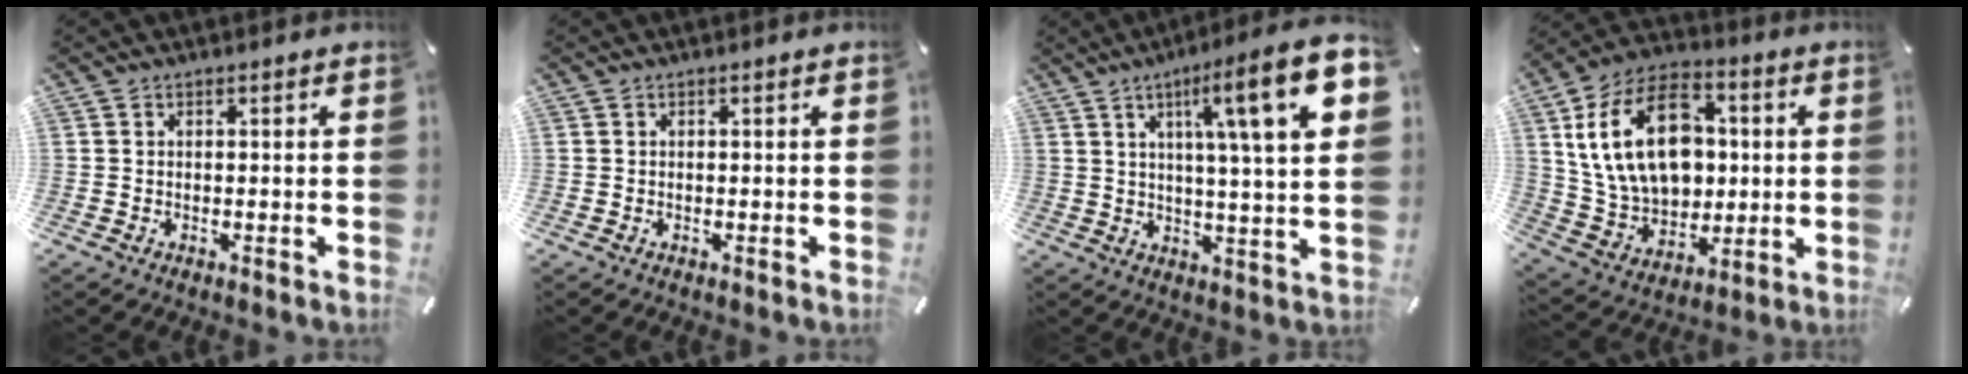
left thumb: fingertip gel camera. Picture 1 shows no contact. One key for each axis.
{"total": 0.0}
{"total": 17.6, "fx": 6.5, "fy": 2.3, "fz": 16.1, "tx": -0.245, "ty": -0.030, "tz": 0.084}
{"total": 21.9, "fx": 3.7, "fy": 16.0, "fz": 14.4, "tx": -0.280, "ty": -0.001, "tz": 0.067}